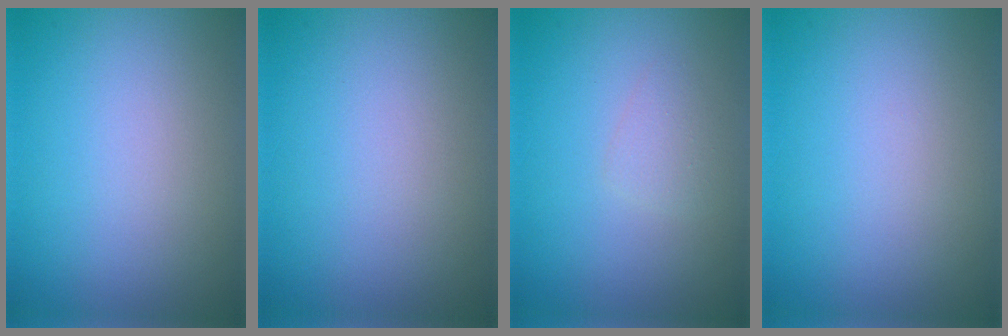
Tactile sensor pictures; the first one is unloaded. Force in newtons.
{"total": 0.0}
{"total": 1.1, "press": 1.1, "slide": 0.1}
{"total": 0.0}